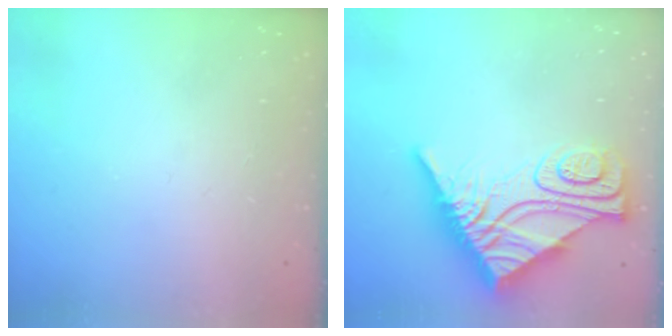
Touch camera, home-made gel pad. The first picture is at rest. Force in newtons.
{"total": 18.8, "press": 18.7, "slide": 1.5}